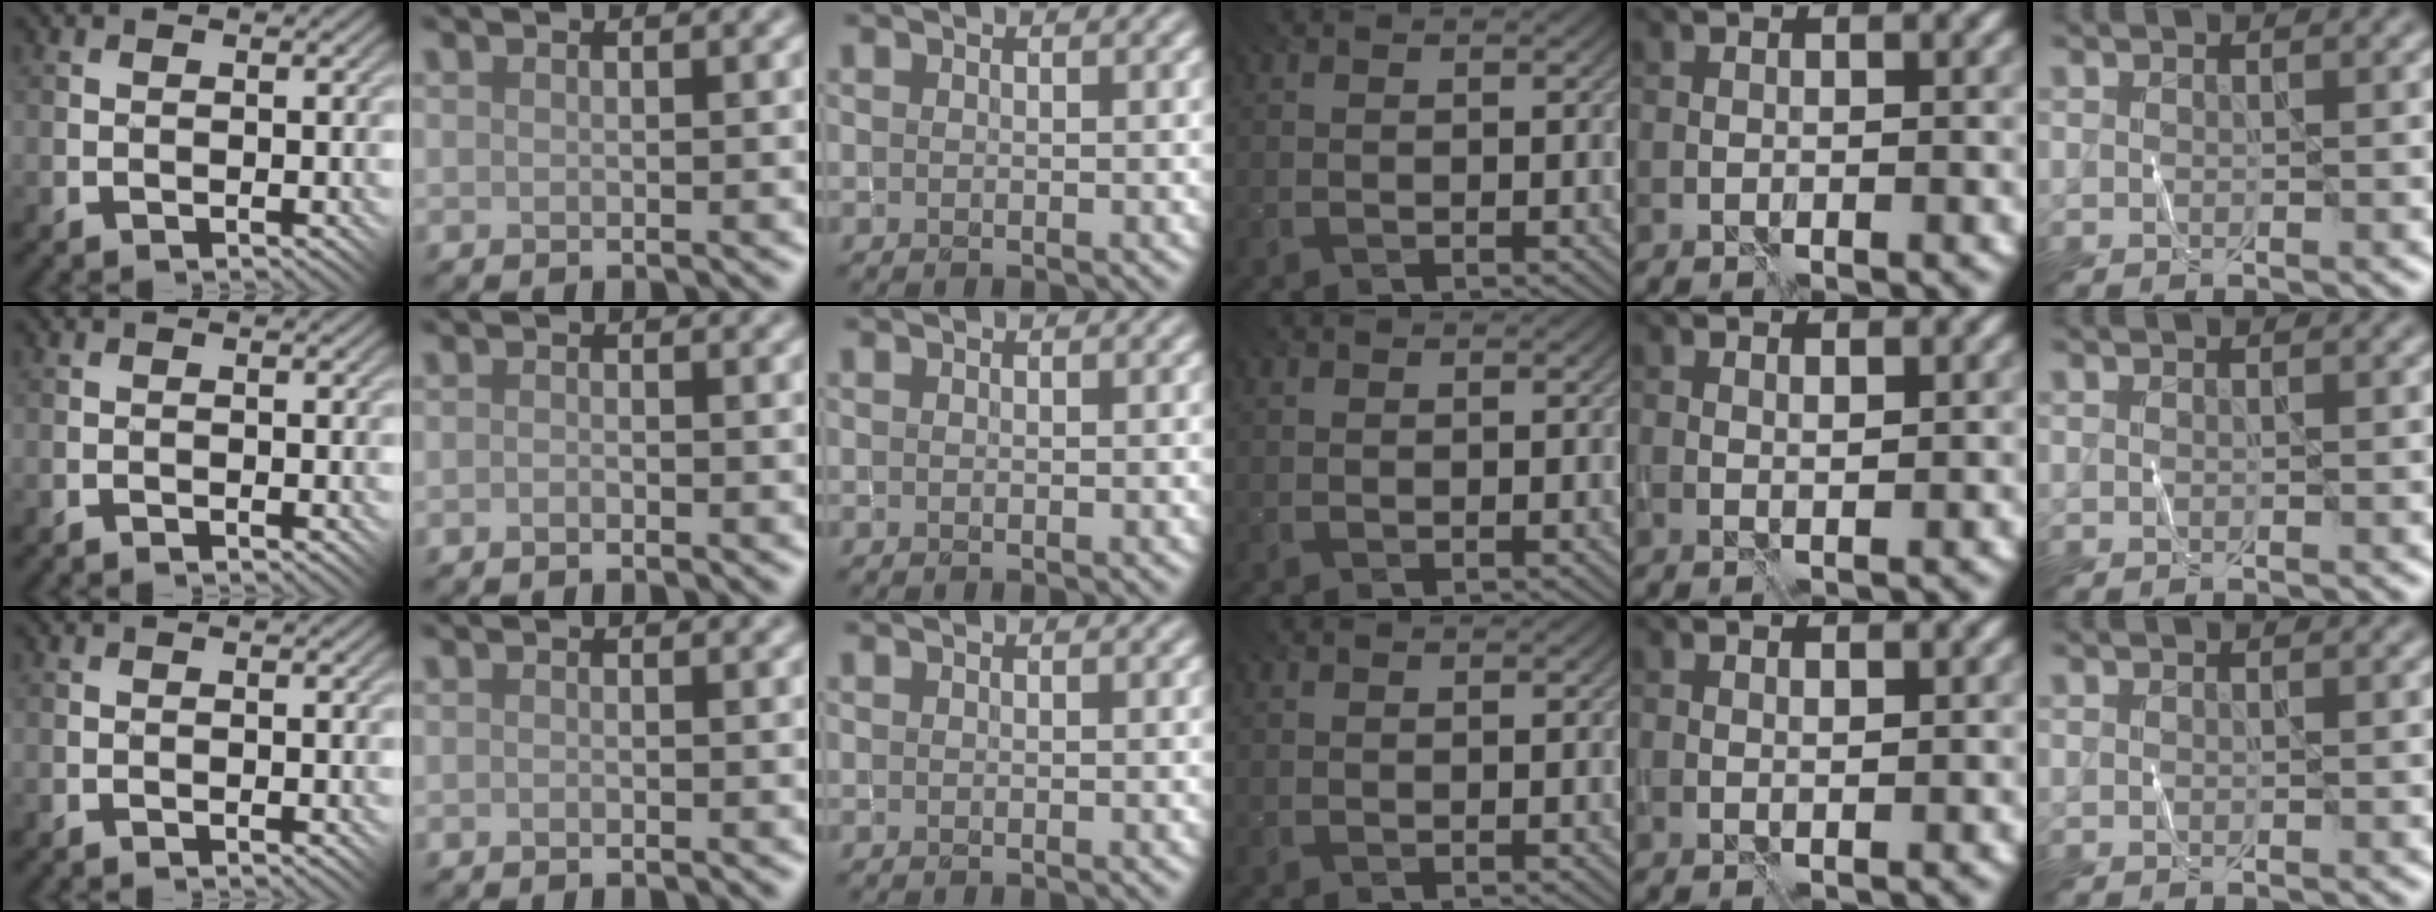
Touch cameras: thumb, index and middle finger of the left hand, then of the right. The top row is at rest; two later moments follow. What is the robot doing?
{"motion": "fold", "object": "shorts"}